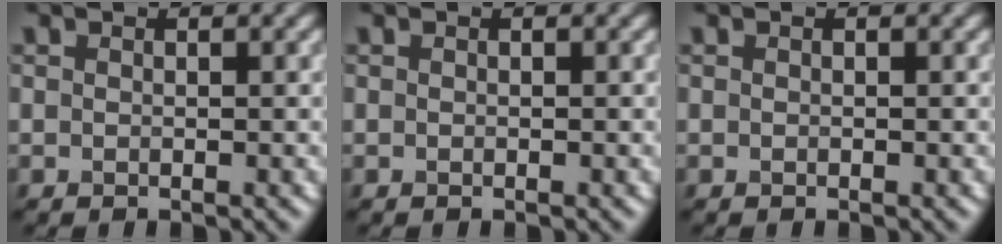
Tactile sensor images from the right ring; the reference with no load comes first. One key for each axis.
{"total": 0.0}
{"total": 0.0}